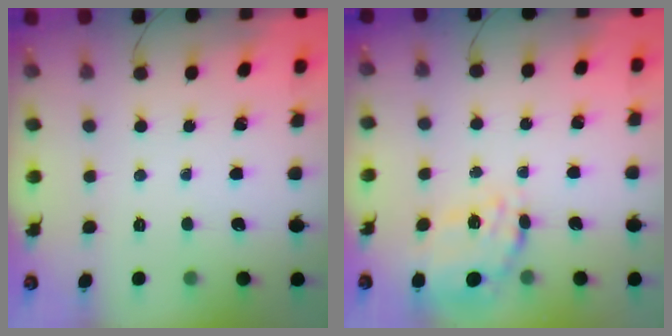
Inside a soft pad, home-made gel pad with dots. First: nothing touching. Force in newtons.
{"total": 17.1, "press": 16.8, "slide": 3.4}